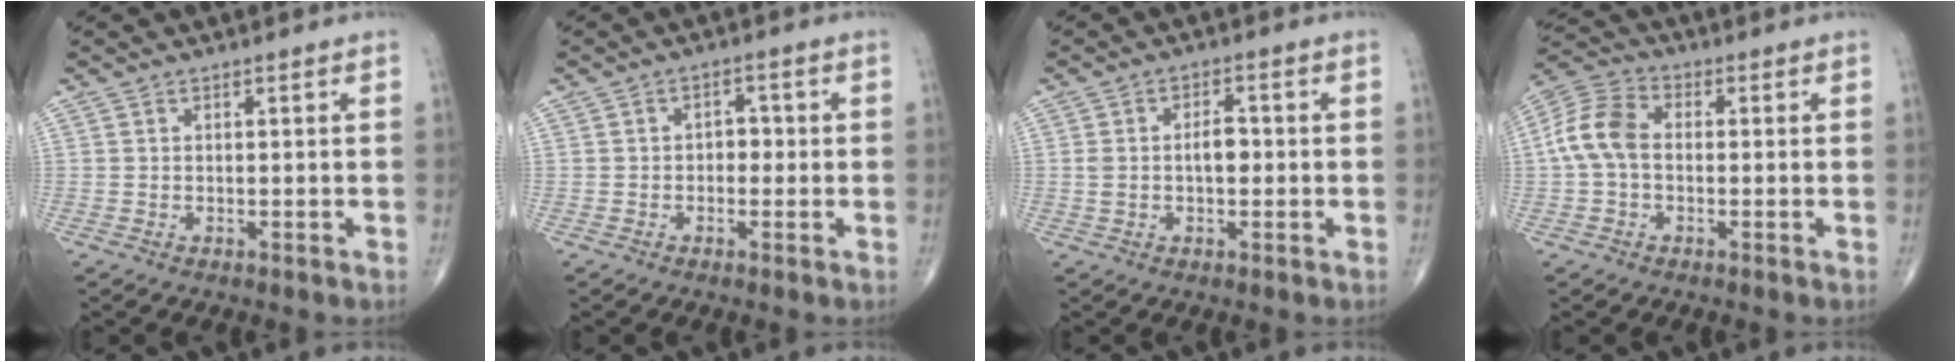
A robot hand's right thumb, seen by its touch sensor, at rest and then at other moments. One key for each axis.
{"total": 2.7, "fx": -0.2, "fy": 2.0, "fz": 1.9, "tx": -0.004, "ty": 0.010, "tz": -0.010}
{"total": 4.6, "fx": 0.0, "fy": 2.5, "fz": 3.9, "tx": -0.073, "ty": 0.017, "tz": 0.000}
{"total": 8.5, "fx": -0.3, "fy": 5.7, "fz": 6.3, "tx": -0.129, "ty": 0.025, "tz": -0.019}